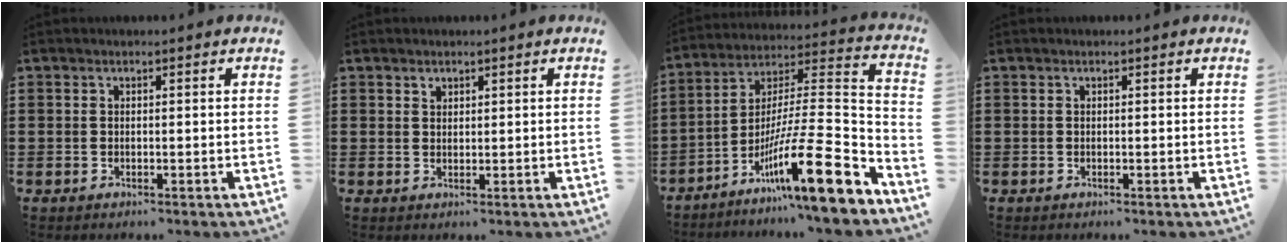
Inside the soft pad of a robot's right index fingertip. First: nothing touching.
{"total": 1.0, "force": [0.8, 0.5, 0.1], "torque": [-0.005, -0.002, 0.018]}
{"total": 17.9, "force": [-10.2, 1.5, 14.6], "torque": [-0.241, 0.000, -0.179]}
{"total": 0.0}